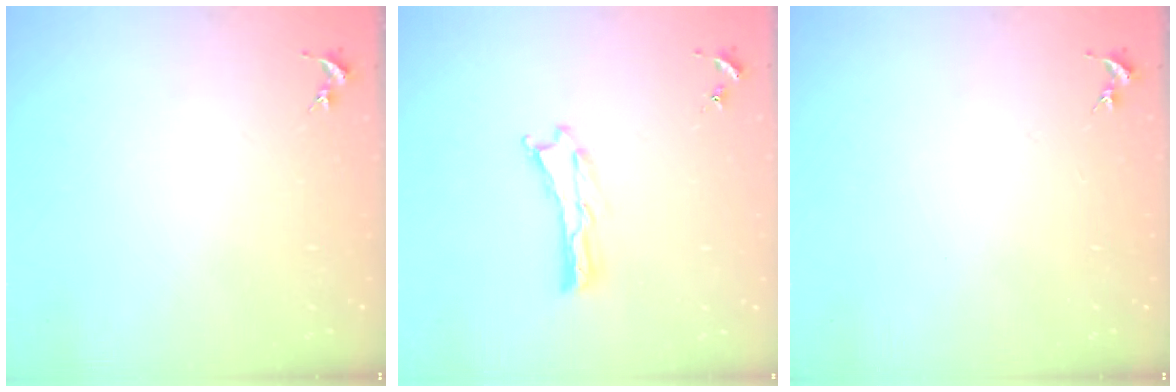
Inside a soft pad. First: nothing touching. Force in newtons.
{"total": 0.0}
{"total": 0.0}